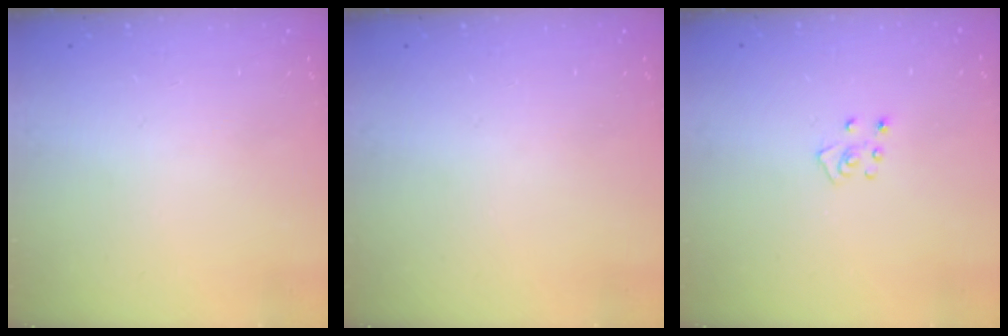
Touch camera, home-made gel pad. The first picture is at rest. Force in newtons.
{"total": 0.0}
{"total": 4.2, "press": 4.1, "slide": 0.3}